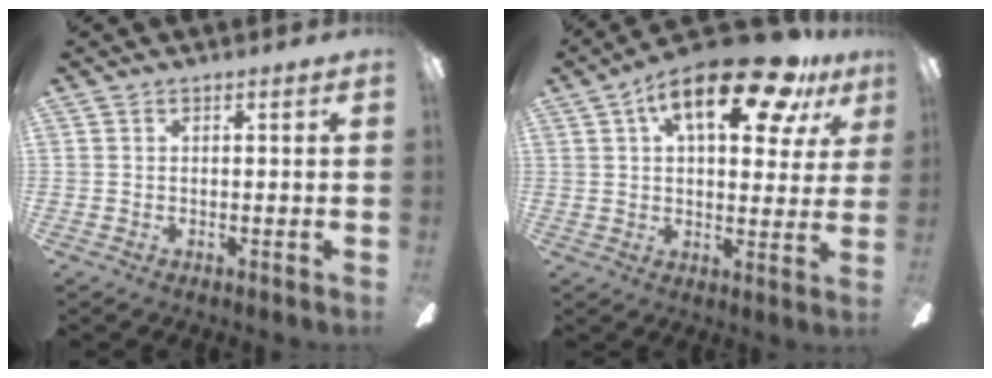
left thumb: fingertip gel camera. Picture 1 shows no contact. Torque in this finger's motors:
{"motor_torque": [0.32, 0.48, 1.72, -1.05, 0.33]}